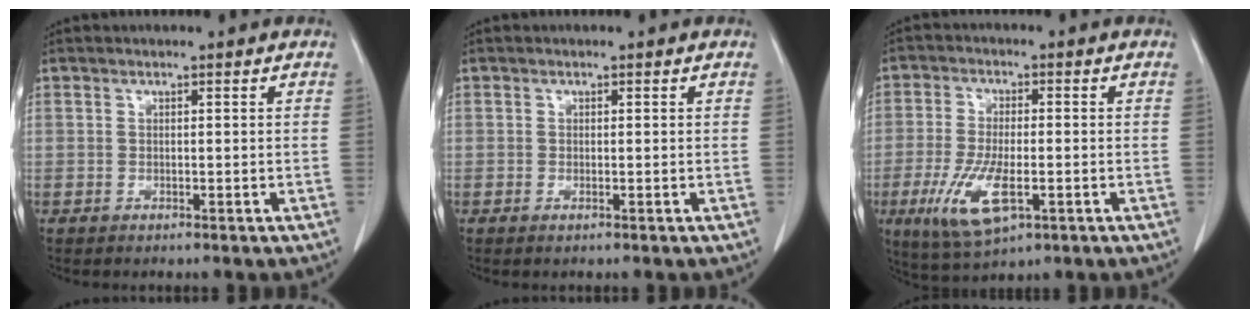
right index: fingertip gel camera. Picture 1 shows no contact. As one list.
[{"total": 0.6, "force": [-0.3, 0.1, 0.5], "torque": [-0.008, -0.001, -0.006]}, {"total": 9.4, "force": [-3.3, 3.4, 8.1], "torque": [-0.169, -0.016, -0.053]}]